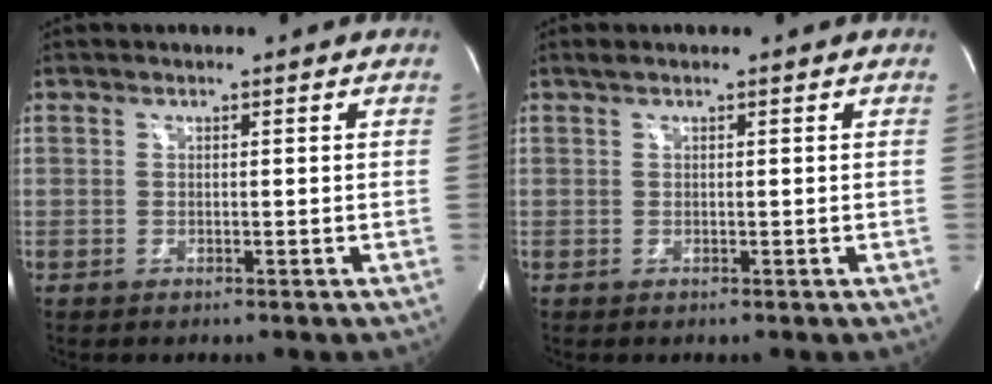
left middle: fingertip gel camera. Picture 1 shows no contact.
{"total": 0.7, "force": [0.5, 0.0, 0.4], "torque": [-0.015, 0.013, 0.012]}